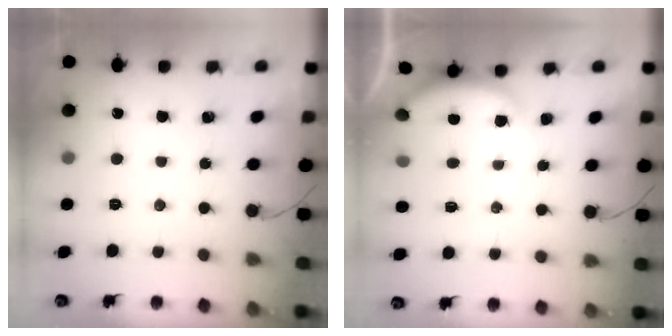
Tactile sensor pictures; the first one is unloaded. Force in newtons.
{"total": 1.6, "press": 1.5, "slide": 0.6}